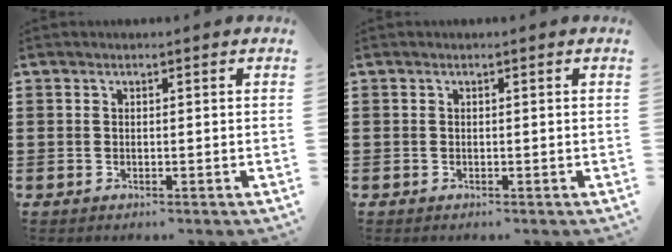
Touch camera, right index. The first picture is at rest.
{"total": 0.0}